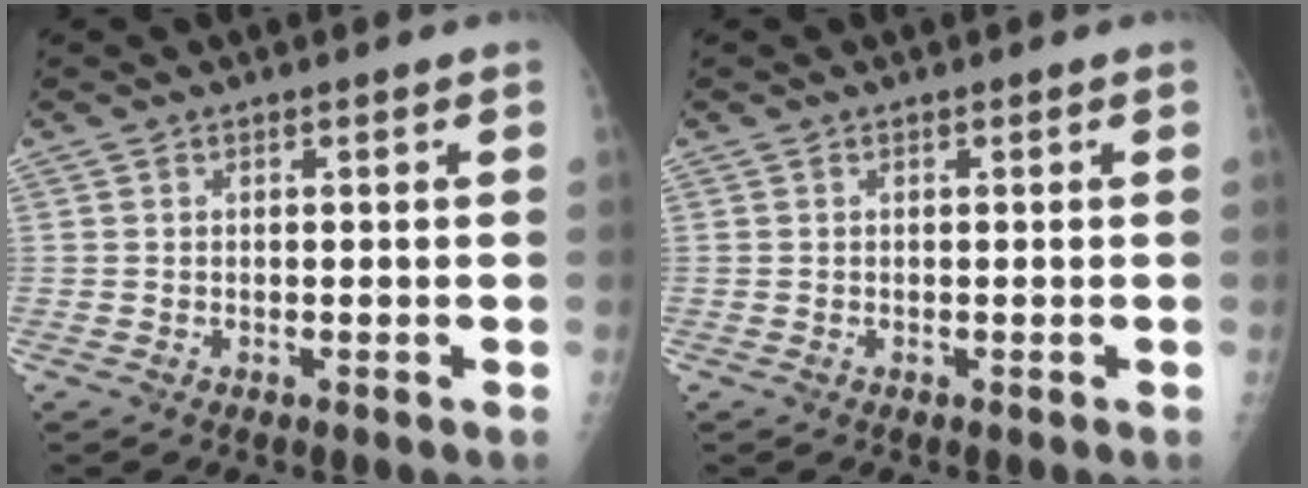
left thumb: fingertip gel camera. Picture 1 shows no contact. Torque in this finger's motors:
{"motor_torque": [-0.15, 0.03, -0.19, -0.08, -0.01]}